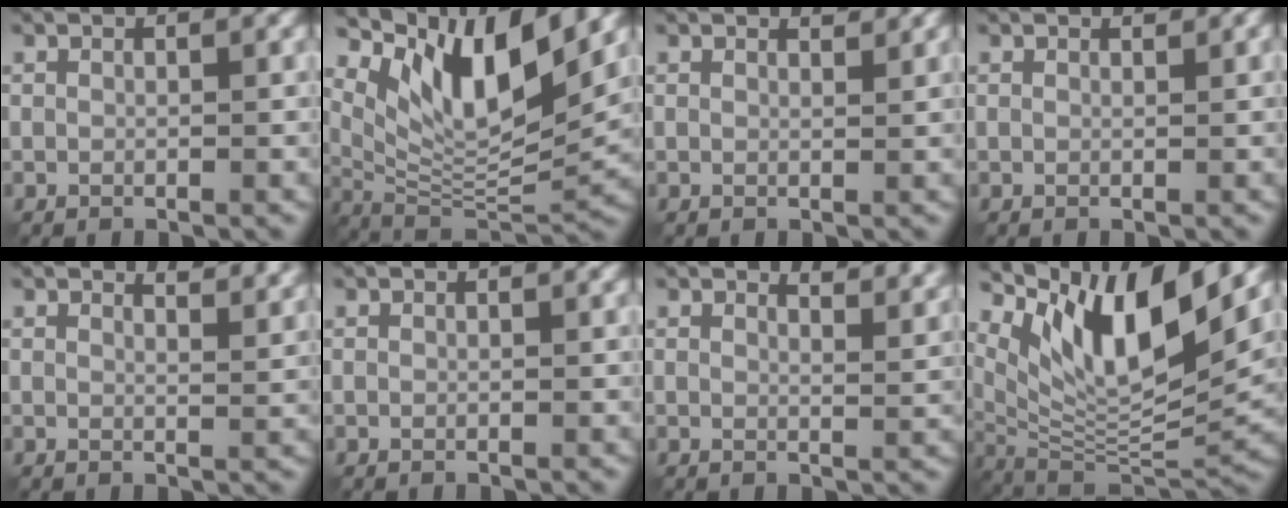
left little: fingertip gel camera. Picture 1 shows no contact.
{"total": 10.3, "force": [5.2, 3.4, 8.2], "torque": [-0.139, -0.010, 0.110]}
{"total": 1.8, "force": [1.6, 0.4, 0.8], "torque": [-0.005, 0.006, 0.015]}
{"total": 1.2, "force": [1.0, 0.3, 0.6], "torque": [-0.005, 0.002, 0.010]}
{"total": 5.1, "force": [4.2, 1.6, 2.4], "torque": [-0.015, 0.018, 0.035]}
{"total": 0.0}
{"total": 5.7, "force": [4.7, 1.7, 2.7], "torque": [-0.018, 0.017, 0.041]}
{"total": 11.7, "force": [5.1, 3.9, 9.8], "torque": [-0.163, -0.007, 0.108]}